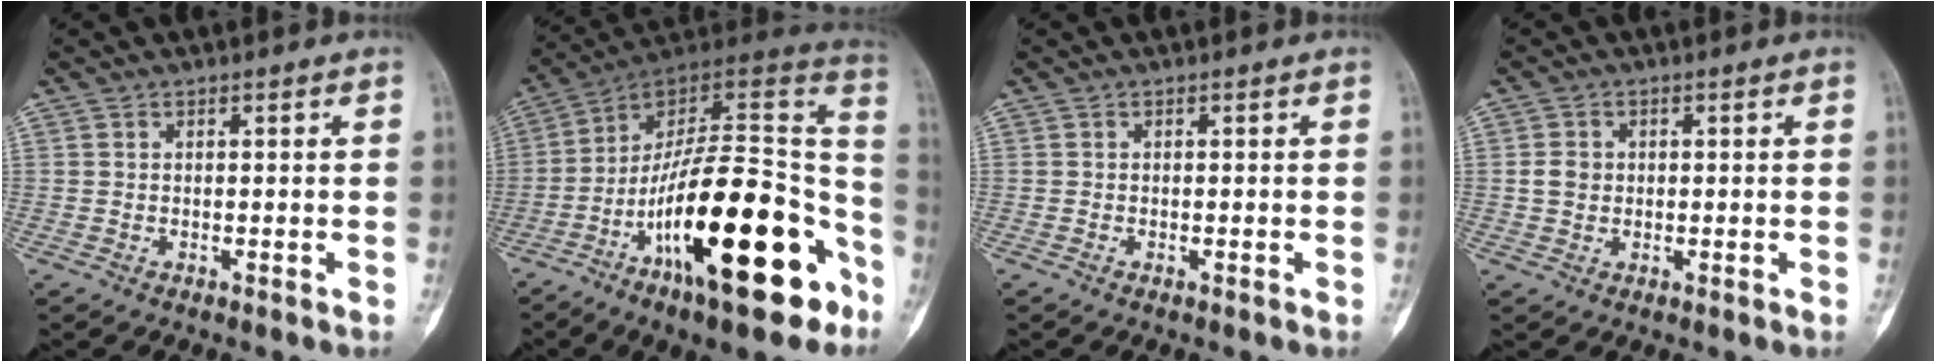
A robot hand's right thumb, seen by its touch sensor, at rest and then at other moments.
{"total": 29.3, "force": [-12.4, 10.4, 24.5], "torque": [-0.342, 0.069, -0.195]}
{"total": 0.0}
{"total": 2.6, "force": [0.0, 2.2, 1.3], "torque": [-0.019, 0.007, -0.002]}